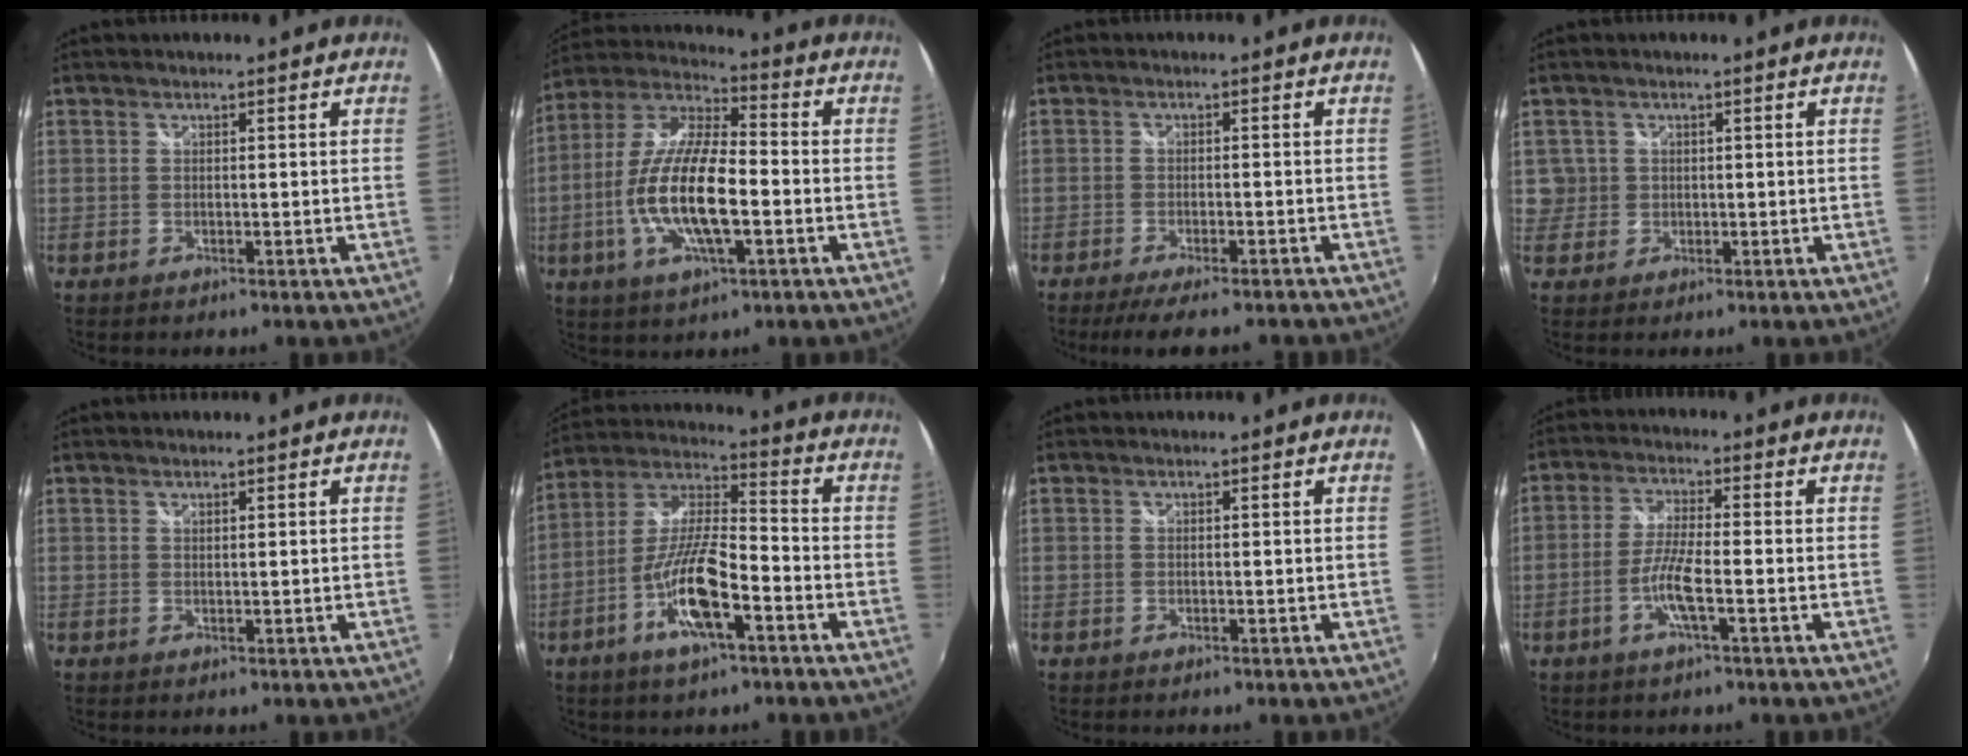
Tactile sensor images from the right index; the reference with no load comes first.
{"total": 16.6, "force": [-3.8, 5.2, 15.3], "torque": [-0.308, -0.006, -0.076]}
{"total": 9.5, "force": [-8.1, 1.7, 4.8], "torque": [-0.103, -0.026, -0.124]}
{"total": 3.5, "force": [0.4, 3.4, 0.1], "torque": [0.008, 0.012, 0.008]}
{"total": 0.5, "force": [0.5, 0.1, 0.1], "torque": [0.000, 0.000, 0.009]}
{"total": 13.4, "force": [-6.0, 3.3, 11.5], "torque": [-0.240, -0.005, -0.117]}
{"total": 0.0}
{"total": 6.1, "force": [-2.3, 0.5, 5.6], "torque": [-0.118, -0.002, -0.047]}